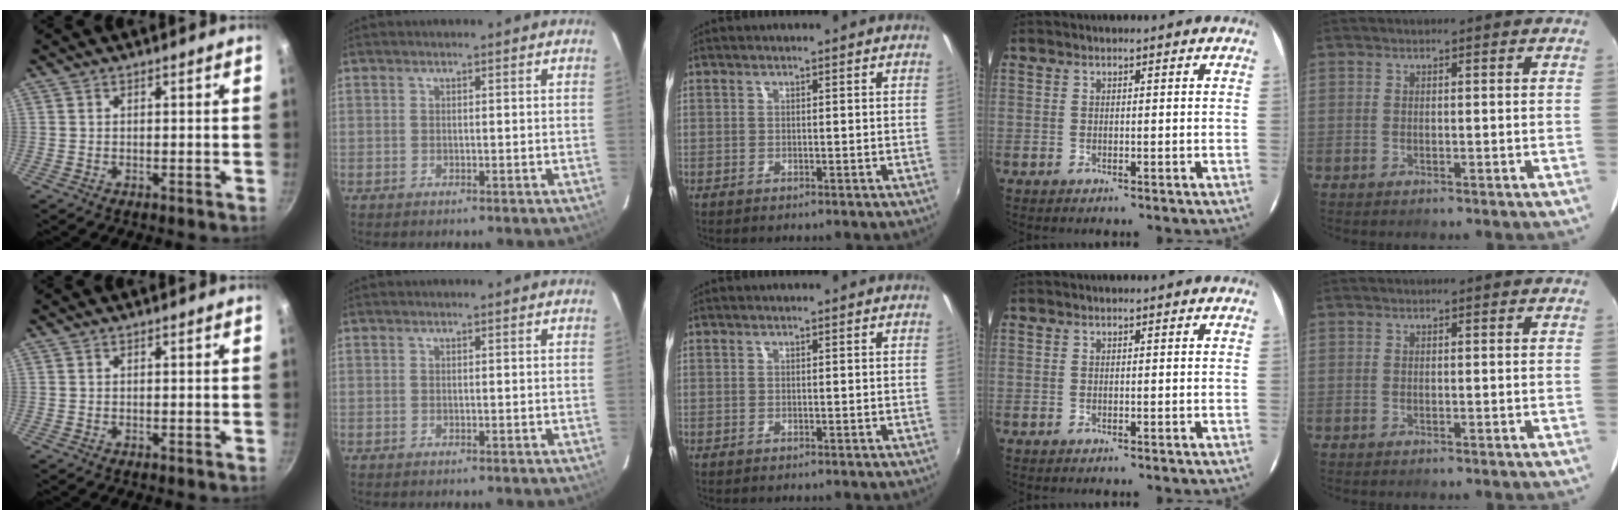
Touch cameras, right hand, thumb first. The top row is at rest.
{}